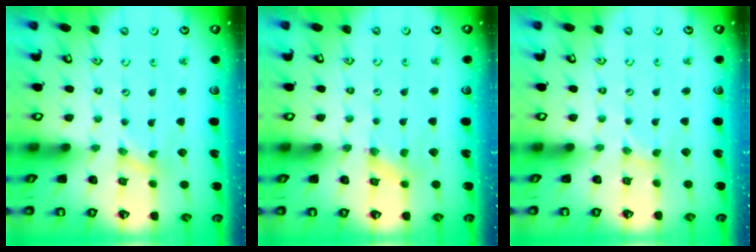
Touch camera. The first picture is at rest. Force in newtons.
{"total": 0.8, "press": 0.8, "slide": 0.3}
{"total": 0.0}